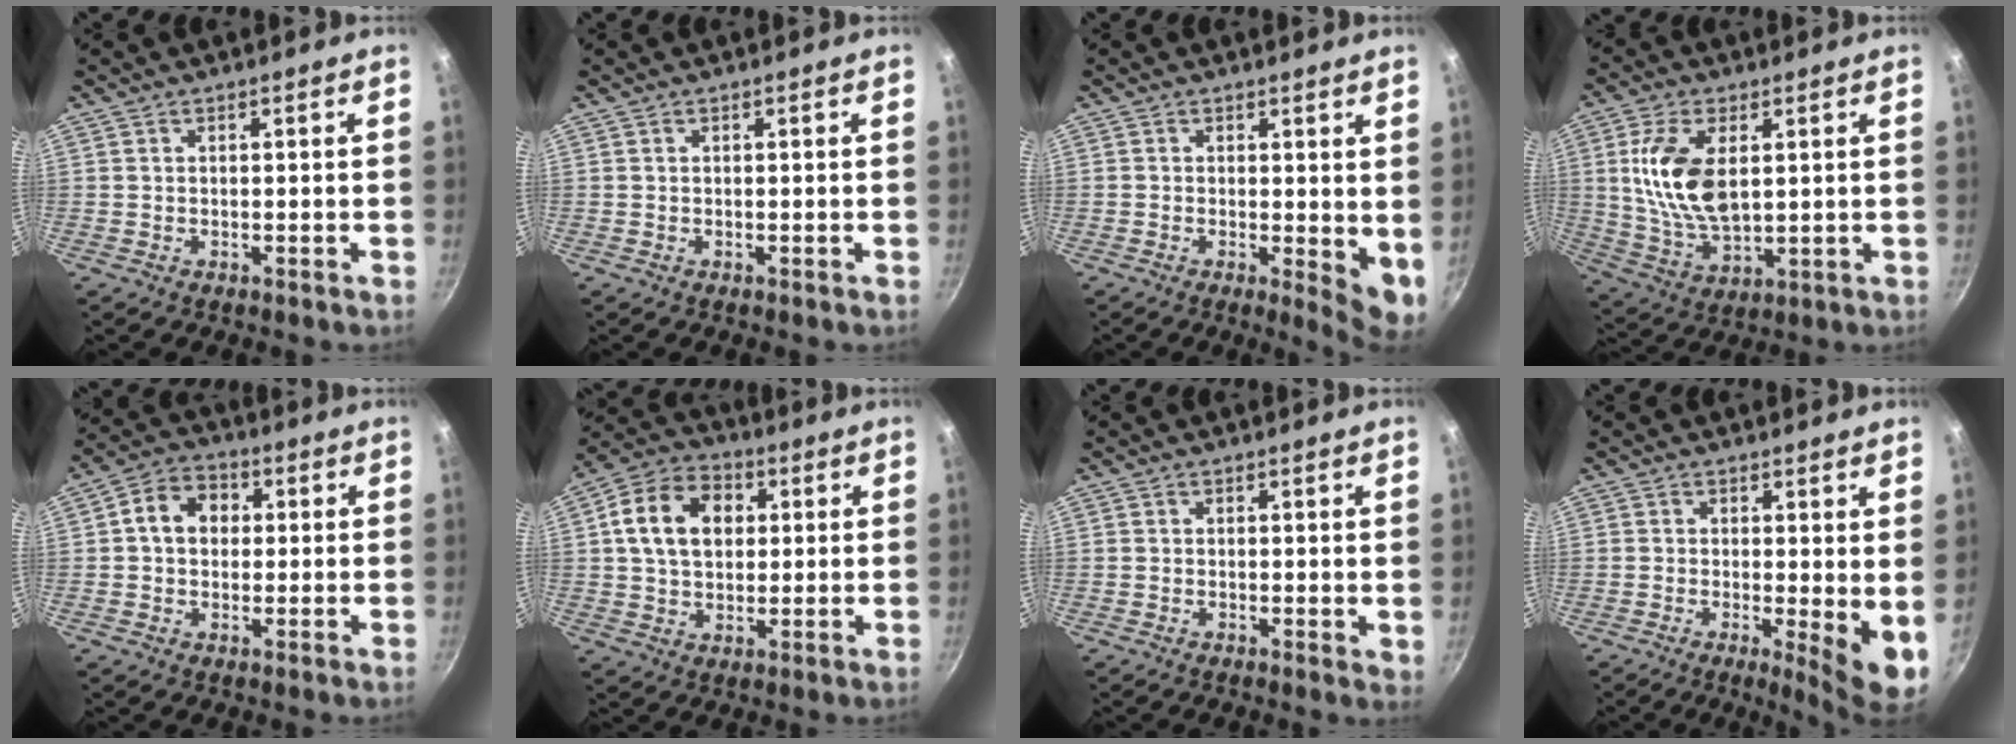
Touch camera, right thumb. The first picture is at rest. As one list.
[{"total": 0.0}, {"total": 5.6, "force": [0.3, 2.2, 5.1], "torque": [-0.062, -0.014, 0.003]}, {"total": 13.6, "force": [2.7, 7.3, 11.1], "torque": [-0.209, -0.014, 0.059]}, {"total": 8.1, "force": [1.1, 6.5, 4.7], "torque": [-0.051, 0.017, 0.003]}, {"total": 13.2, "force": [2.7, 9.8, 8.5], "torque": [-0.128, 0.014, 0.033]}, {"total": 1.5, "force": [0.2, 0.8, 1.2], "torque": [-0.014, -0.004, 0.000]}, {"total": 6.9, "force": [-0.2, 1.8, 6.7], "torque": [-0.087, -0.019, -0.002]}]